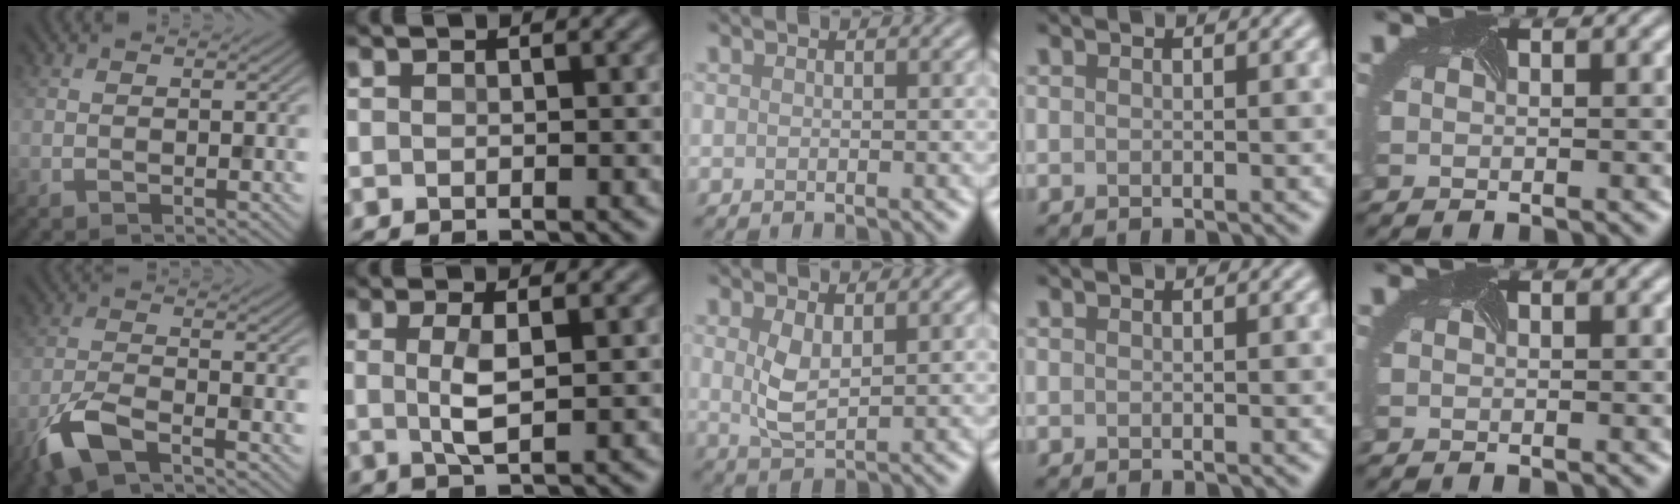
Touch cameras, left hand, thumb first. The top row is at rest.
{"thumb": {"total": 6.4, "force": [-4.2, 2.0, 4.4], "torque": [-0.102, -0.008, -0.093]}, "index": {"total": 2.5, "force": [0.2, 0.3, 2.4], "torque": [-0.057, -0.002, 0.006]}, "middle": {"total": 2.8, "force": [0.9, 1.3, 2.4], "torque": [-0.057, -0.003, 0.022]}}